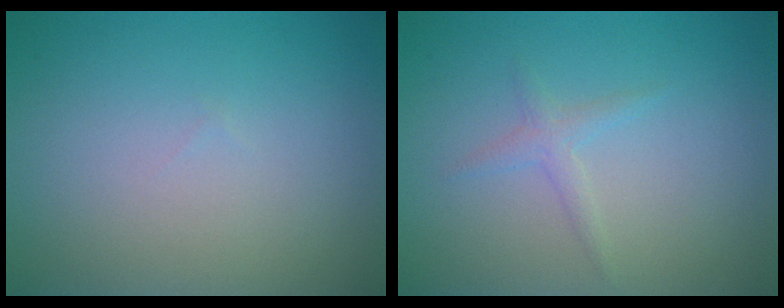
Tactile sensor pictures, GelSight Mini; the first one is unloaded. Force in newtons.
{"total": 1.2, "press": 1.2, "slide": 0.1}